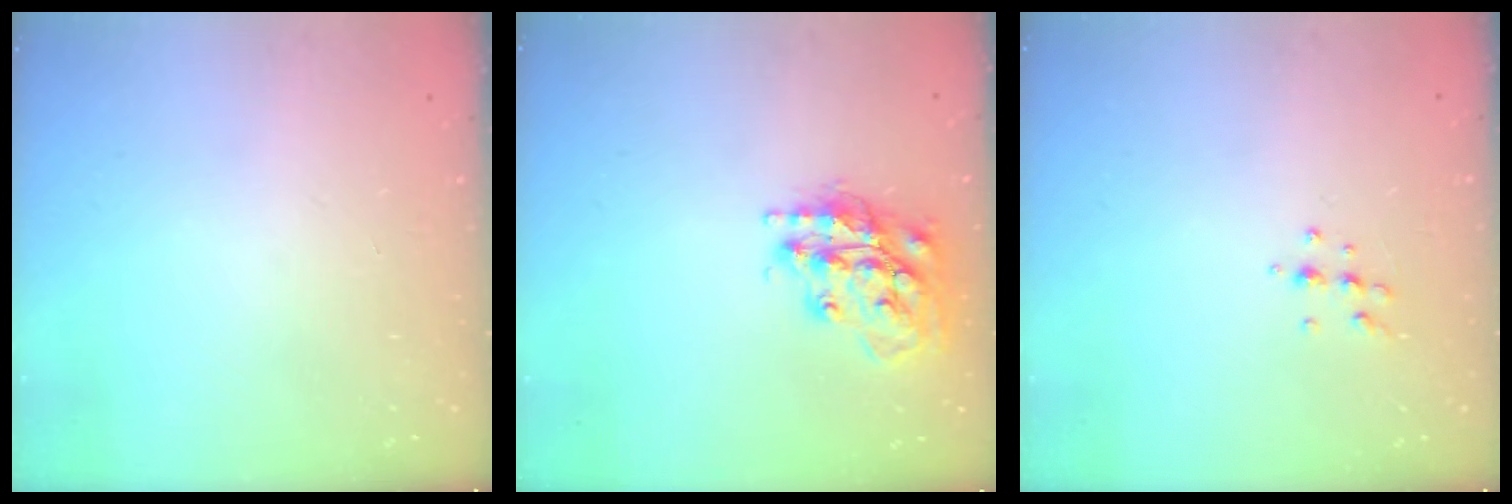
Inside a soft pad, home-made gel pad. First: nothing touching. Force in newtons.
{"total": 17.6, "press": 17.5, "slide": 1.4}
{"total": 5.4, "press": 5.3, "slide": 1.0}